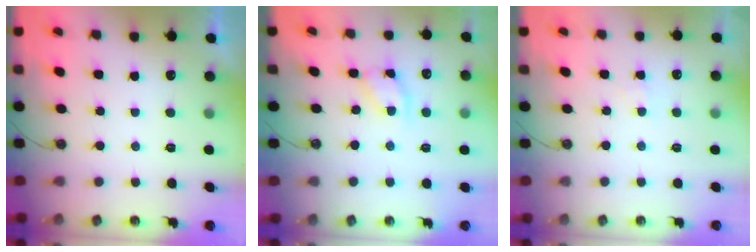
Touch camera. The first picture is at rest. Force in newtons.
{"total": 11.4, "press": 11.4, "slide": 0.7}
{"total": 2.1, "press": 2.1, "slide": 0.4}